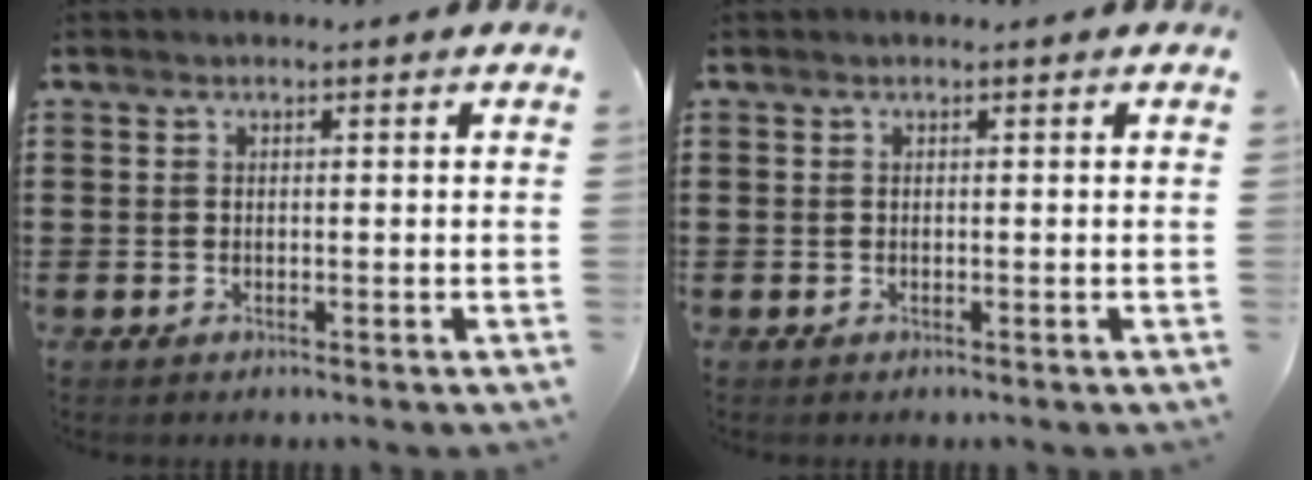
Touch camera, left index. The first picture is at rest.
{"total": 0.0}